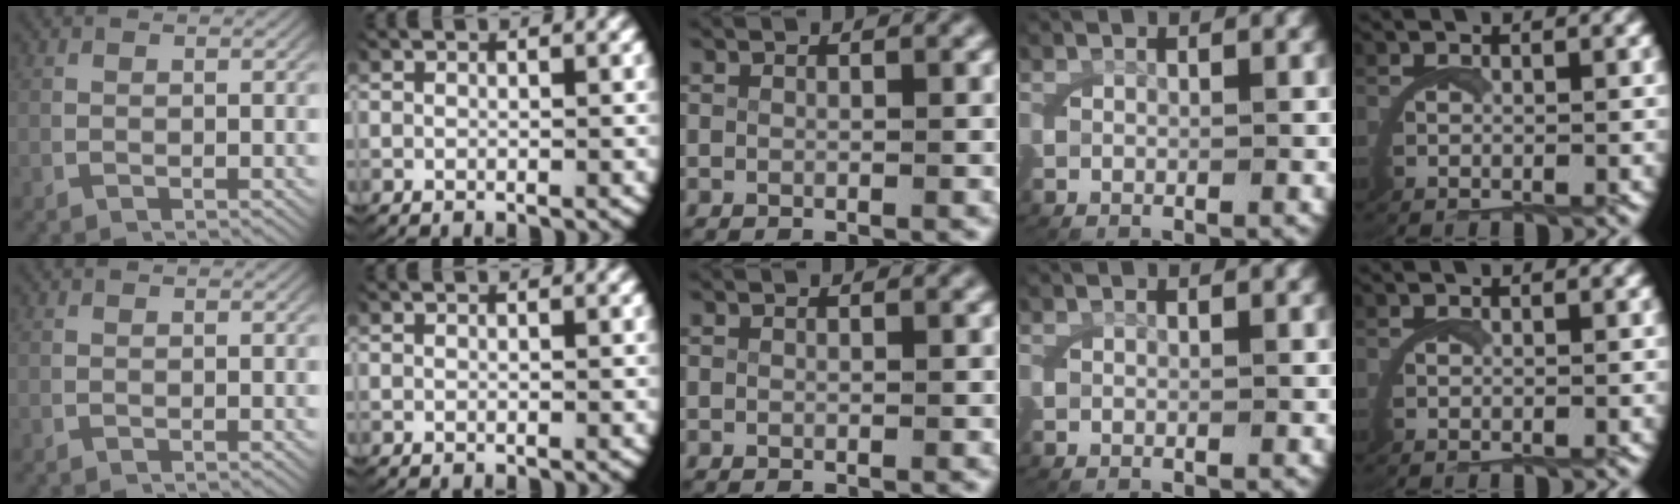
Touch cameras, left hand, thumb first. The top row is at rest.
{"ring": {"total": 0.9, "force": [0.0, -0.9, -0.3], "torque": [0.000, -0.008, 0.010]}}